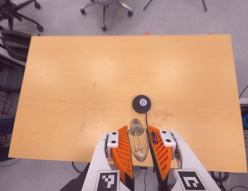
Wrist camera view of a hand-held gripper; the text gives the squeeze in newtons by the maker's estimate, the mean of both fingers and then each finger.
{"total": 13.1, "left": 14.1, "right": 12.2}